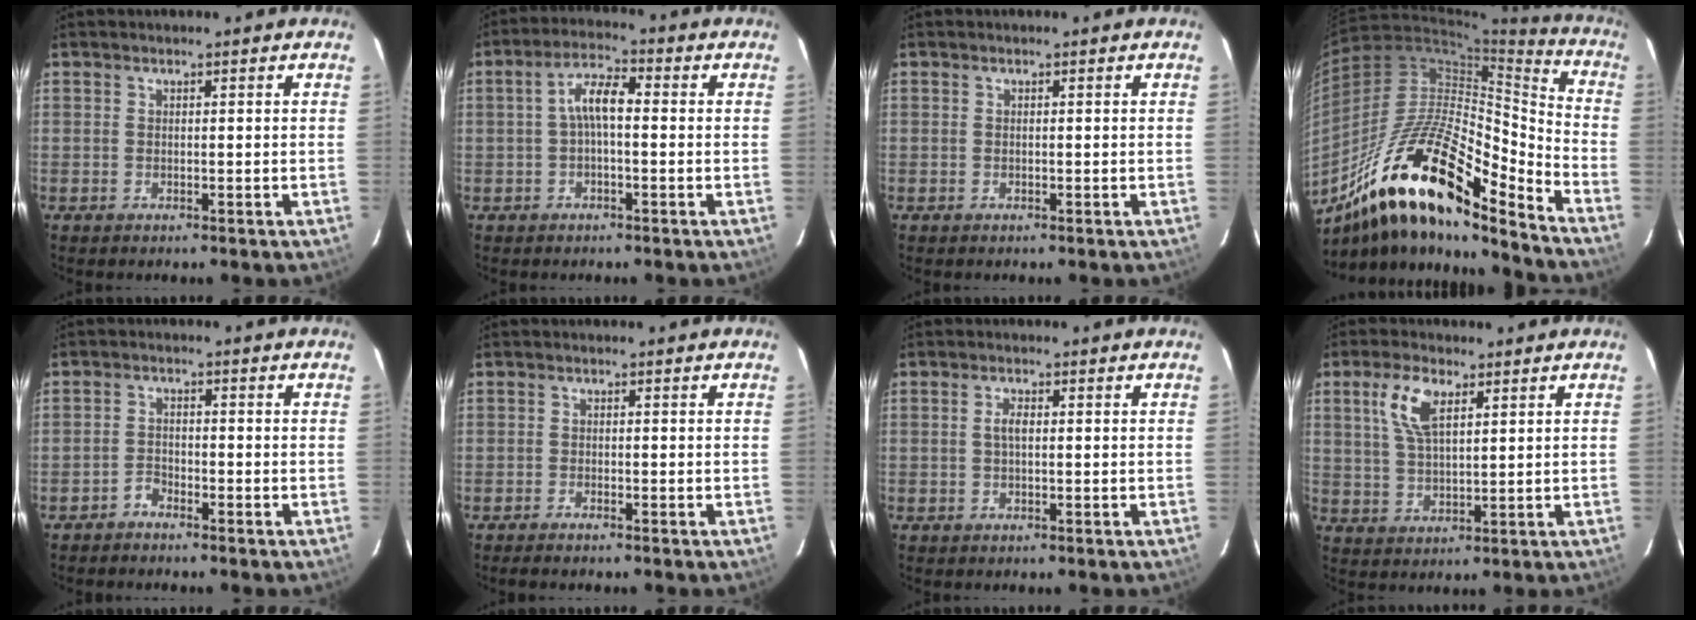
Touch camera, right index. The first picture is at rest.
{"total": 5.4, "force": [-0.3, 2.0, 5.0], "torque": [-0.099, 0.020, -0.006]}
{"total": 0.0}
{"total": 22.9, "force": [-15.0, 6.4, 16.0], "torque": [-0.284, -0.013, -0.275]}
{"total": 2.0, "force": [-1.9, 0.7, 0.2], "torque": [-0.001, 0.004, -0.037]}
{"total": 1.6, "force": [-1.5, 0.1, 0.6], "torque": [-0.020, -0.003, -0.030]}
{"total": 1.8, "force": [0.1, 0.7, 1.6], "torque": [-0.033, 0.004, -0.001]}
{"total": 7.5, "force": [3.4, 3.2, 5.9], "torque": [-0.119, 0.011, 0.069]}